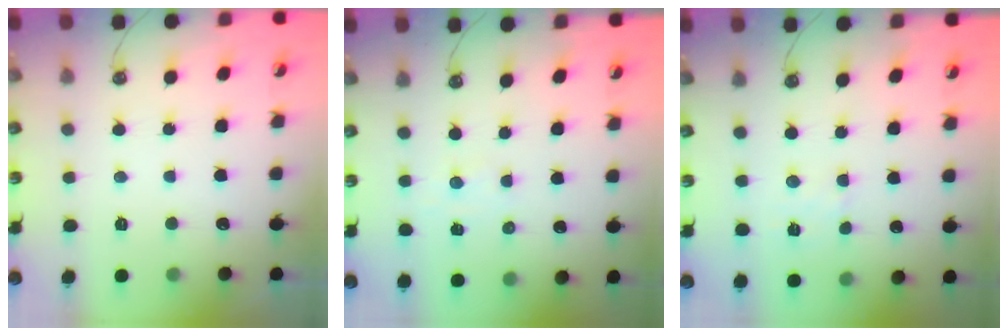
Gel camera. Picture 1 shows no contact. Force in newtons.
{"total": 1.4, "press": 1.4, "slide": 0.4}
{"total": 2.7, "press": 2.7, "slide": 0.5}